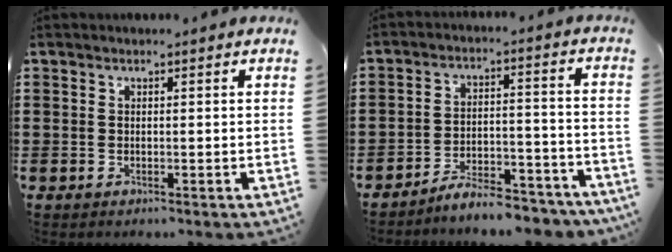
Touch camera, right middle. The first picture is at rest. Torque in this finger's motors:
{"motor_torque": [1.34, -0.80, 0.40, 0.03]}